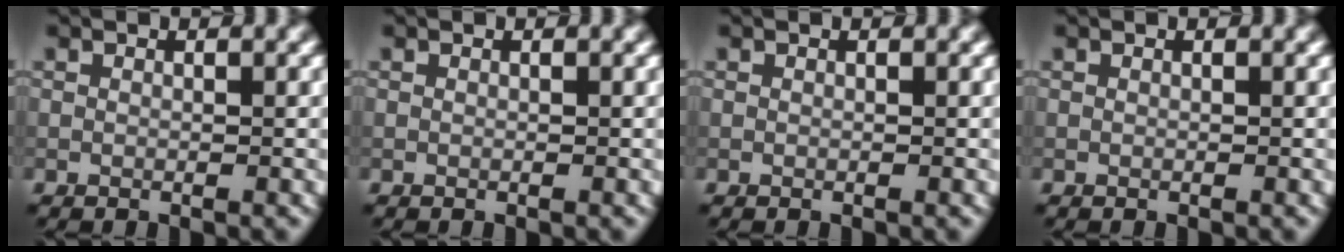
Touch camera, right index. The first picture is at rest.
{"total": 0.0}
{"total": 0.0}
{"total": 0.0}